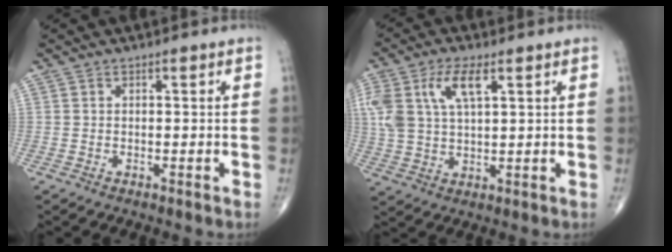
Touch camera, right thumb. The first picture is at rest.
{"total": 10.8, "force": [4.3, 5.0, 8.6], "torque": [-0.190, 0.003, 0.086]}